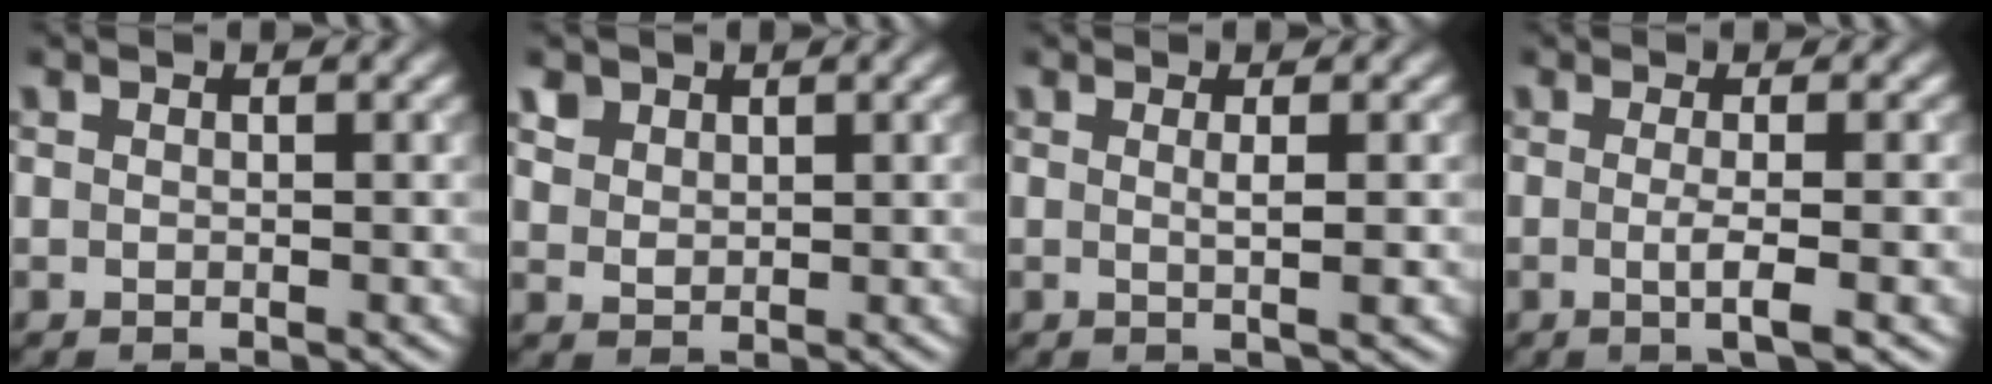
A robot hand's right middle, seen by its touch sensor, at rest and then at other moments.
{"total": 2.0, "force": [1.4, 1.4, 0.4], "torque": [-0.017, -0.007, 0.036]}
{"total": 1.7, "force": [0.2, 0.4, 1.6], "torque": [-0.024, 0.002, -0.003]}
{"total": 3.3, "force": [-0.5, 0.8, 3.2], "torque": [-0.042, -0.006, -0.010]}